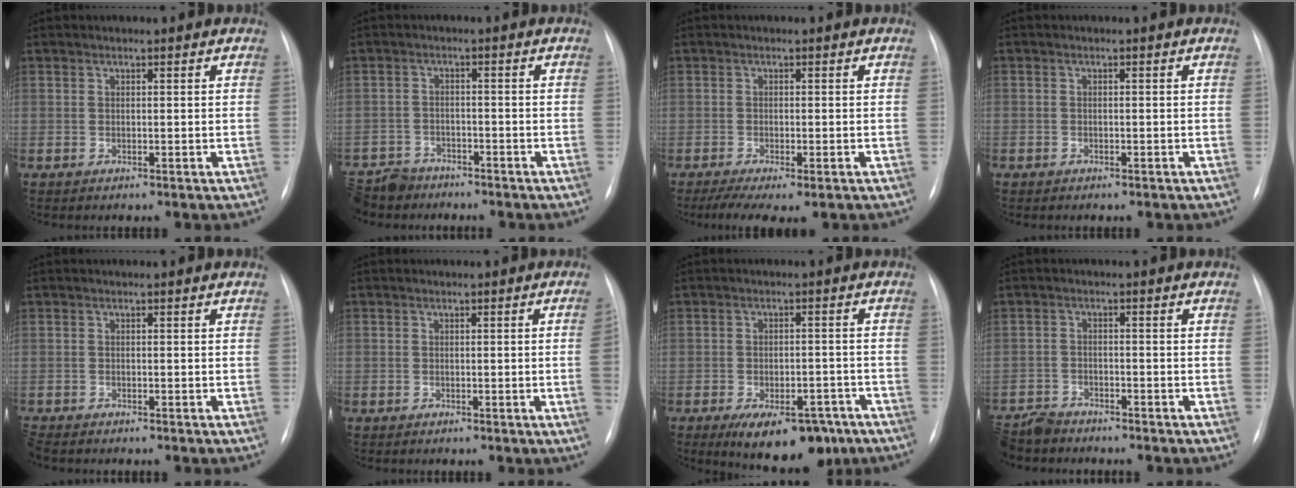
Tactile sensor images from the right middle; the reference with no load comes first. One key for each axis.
{"total": 7.2, "fx": -6.5, "fy": 3.2, "fz": 0.6, "tx": -0.017, "ty": -0.005, "tz": -0.114}
{"total": 6.6, "fx": -4.3, "fy": 1.8, "fz": 4.6, "tx": -0.071, "ty": -0.018, "tz": -0.066}
{"total": 0.8, "fx": -0.6, "fy": 0.5, "fz": 0.2, "tx": -0.008, "ty": 0.003, "tz": -0.010}
{"total": 1.7, "fx": -1.6, "fy": 0.4, "fz": 0.4, "tx": -0.009, "ty": -0.006, "tz": -0.026}
{"total": 2.2, "fx": -0.3, "fy": -0.6, "fz": 2.1, "tx": -0.026, "ty": 0.000, "tz": -0.003}
{"total": 11.5, "fx": -7.5, "fy": 5.2, "fz": 7.0, "tx": -0.088, "ty": 0.005, "tz": -0.105}
{"total": 5.5, "fx": -5.2, "fy": 1.6, "fz": 0.4, "tx": -0.005, "ty": -0.015, "tz": -0.098}